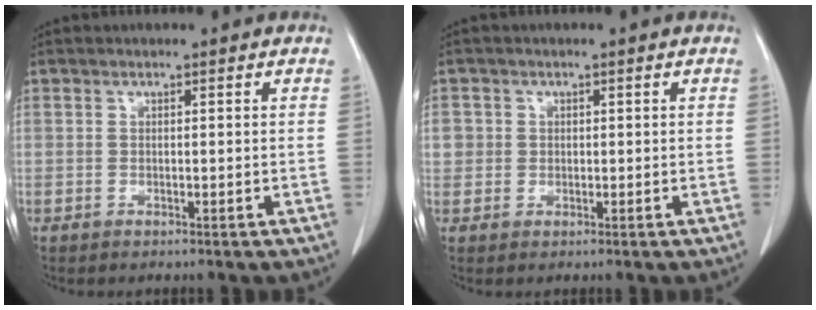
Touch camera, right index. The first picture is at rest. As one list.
[{"total": 2.3, "force": [0.3, 2.3, 0.3], "torque": [0.011, 0.004, 0.005]}]